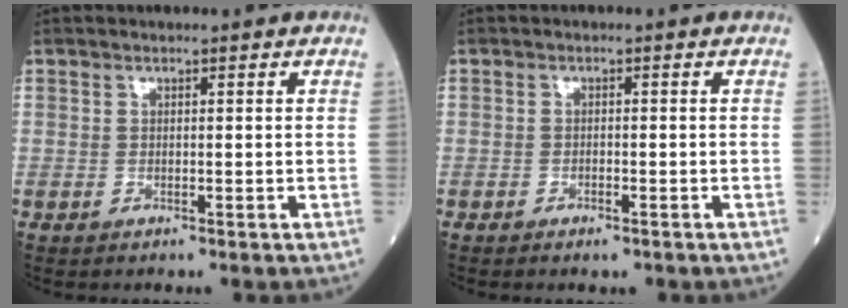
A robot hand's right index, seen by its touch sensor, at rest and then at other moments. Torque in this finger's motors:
{"motor_torque": [-0.04, -0.14, -0.04, -0.01]}